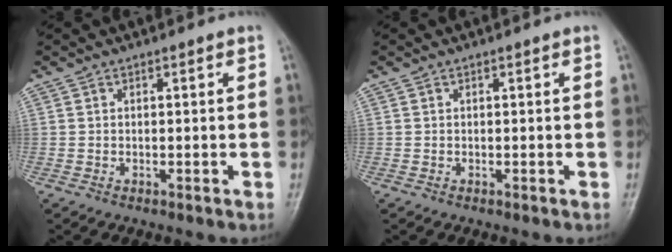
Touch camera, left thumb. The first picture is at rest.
{"total": 0.0}